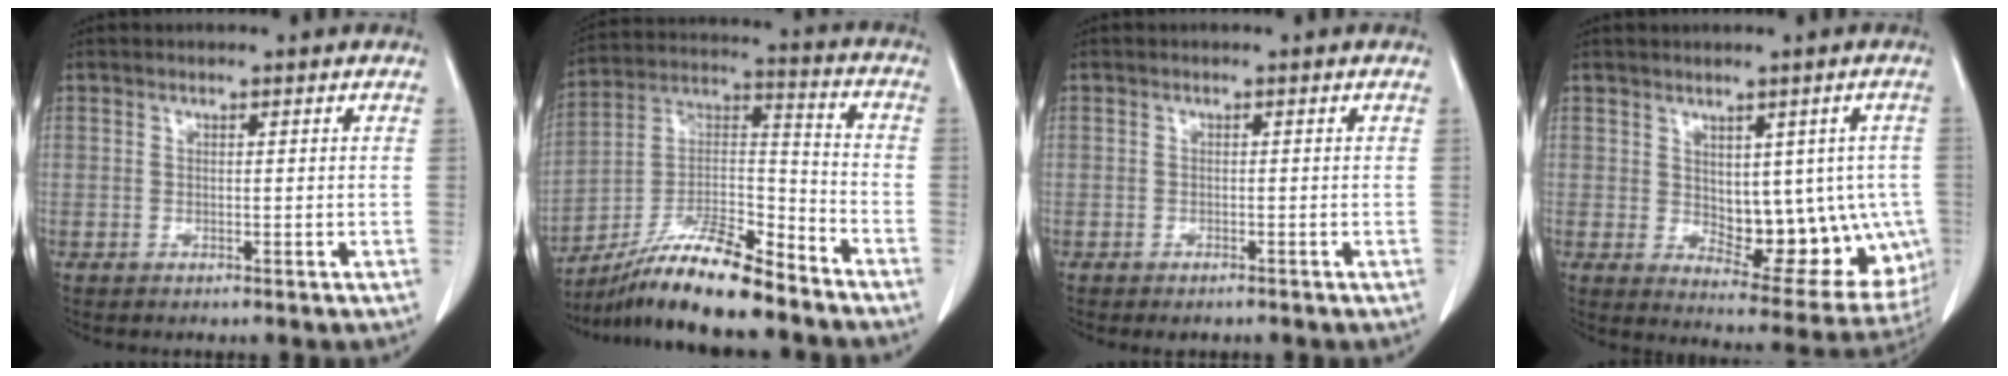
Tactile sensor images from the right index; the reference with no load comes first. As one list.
[{"total": 15.7, "force": [-12.9, 1.9, 8.8], "torque": [-0.159, 0.009, -0.228]}, {"total": 1.4, "force": [-1.1, 0.5, 0.6], "torque": [-0.010, -0.002, -0.012]}, {"total": 13.9, "force": [-0.7, 7.3, 11.8], "torque": [-0.124, 0.005, 0.011]}]